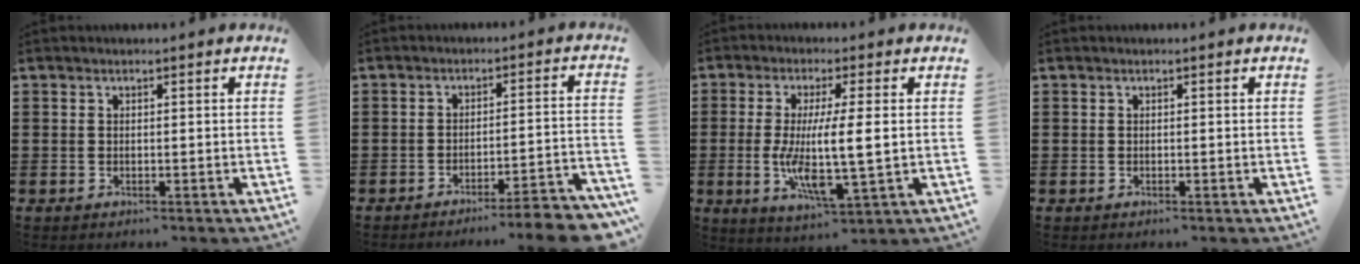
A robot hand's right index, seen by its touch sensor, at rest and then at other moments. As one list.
[{"total": 4.9, "force": [-4.3, -0.4, 2.2], "torque": [-0.037, -0.014, -0.085]}, {"total": 9.4, "force": [0.0, 1.8, 9.2], "torque": [-0.186, -0.015, -0.003]}, {"total": 0.0}]